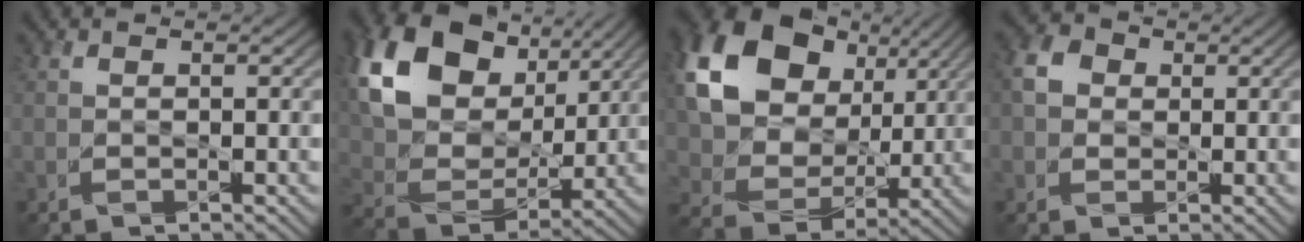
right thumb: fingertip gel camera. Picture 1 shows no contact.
{"total": 18.4, "force": [7.4, 13.0, 10.6], "torque": [-0.281, 0.031, 0.160]}
{"total": 18.4, "force": [6.2, 13.9, 10.3], "torque": [-0.266, 0.031, 0.141]}
{"total": 3.9, "force": [0.3, 3.4, 1.9], "torque": [-0.048, 0.007, -0.001]}